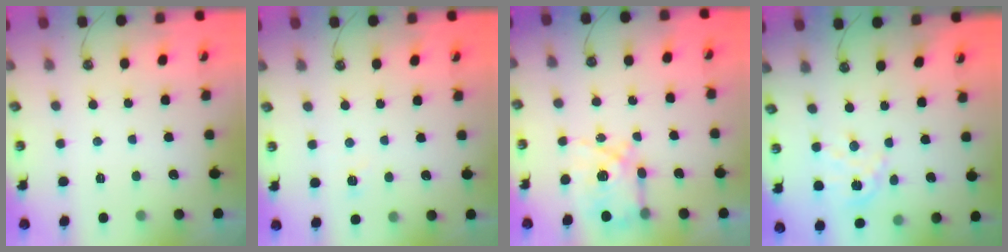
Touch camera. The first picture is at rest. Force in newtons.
{"total": 2.9, "press": 2.8, "slide": 0.5}
{"total": 8.9, "press": 8.9, "slide": 0.8}
{"total": 7.5, "press": 7.4, "slide": 0.8}